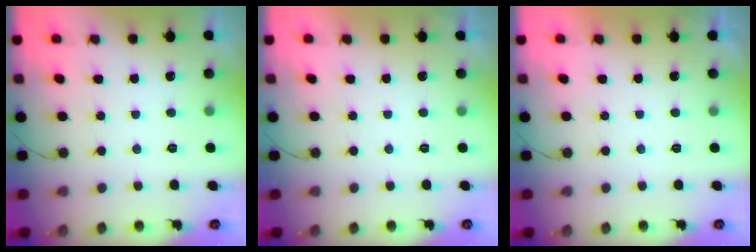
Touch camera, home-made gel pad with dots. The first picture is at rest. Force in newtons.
{"total": 2.3, "press": 2.3, "slide": 0.4}
{"total": 2.1, "press": 2.1, "slide": 0.4}